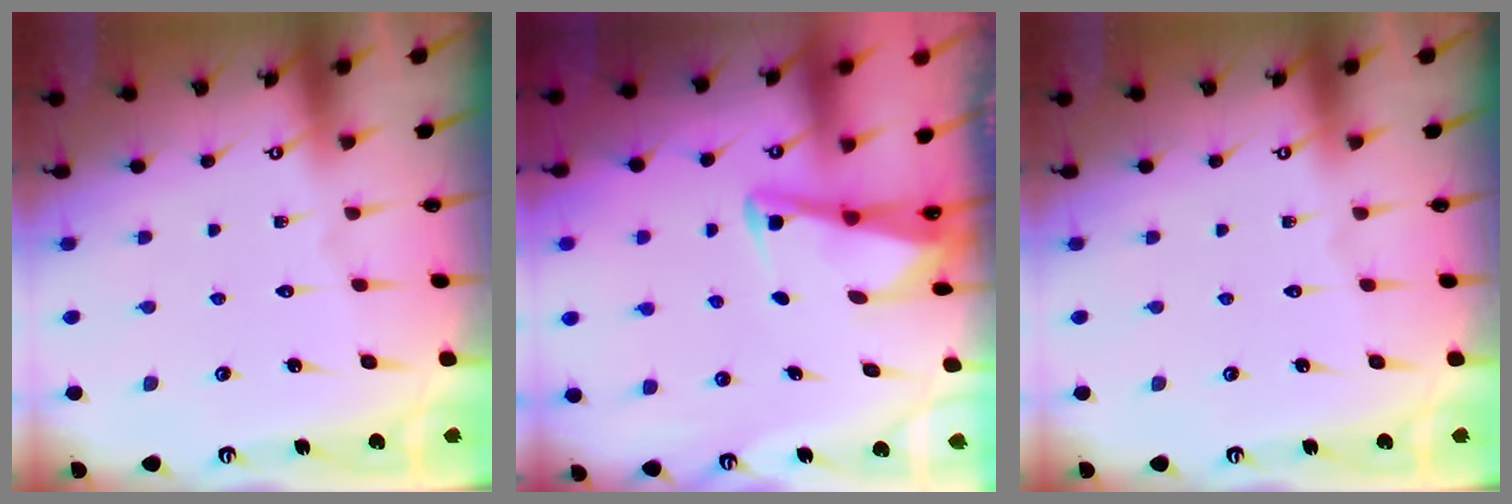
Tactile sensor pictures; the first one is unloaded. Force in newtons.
{"total": 3.0, "press": 2.9, "slide": 0.4}
{"total": 0.0}